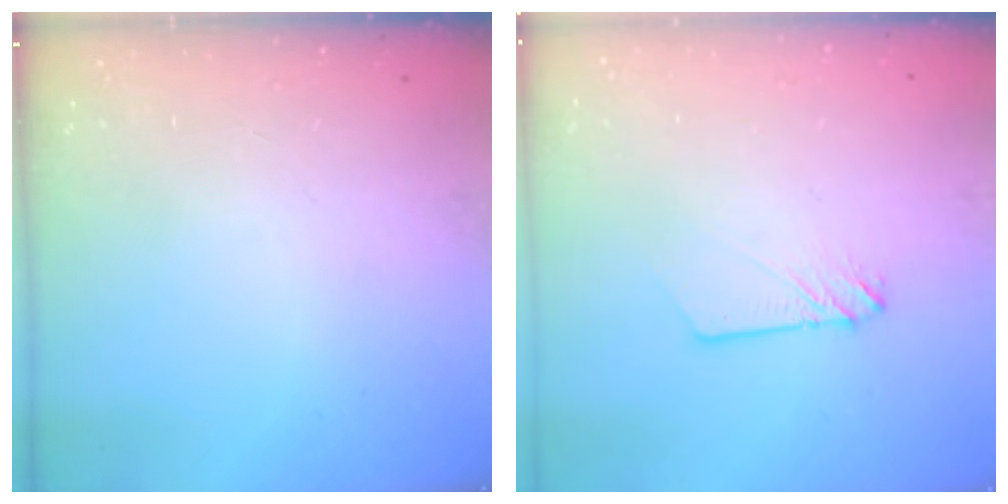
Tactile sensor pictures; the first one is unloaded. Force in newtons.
{"total": 2.3, "press": 2.3, "slide": 0.3}